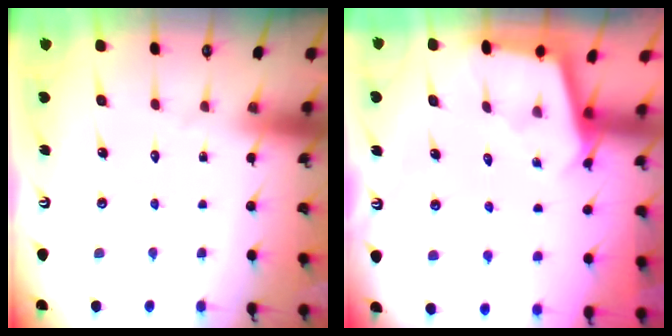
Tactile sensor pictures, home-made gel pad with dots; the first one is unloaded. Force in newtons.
{"total": 2.3, "press": 2.3, "slide": 0.2}